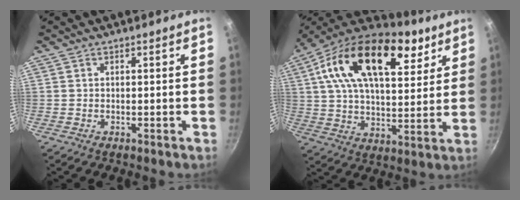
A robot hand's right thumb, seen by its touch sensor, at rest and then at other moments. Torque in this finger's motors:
{"motor_torque": [1.33, 3.68, 0.88, -0.52, 0.48]}